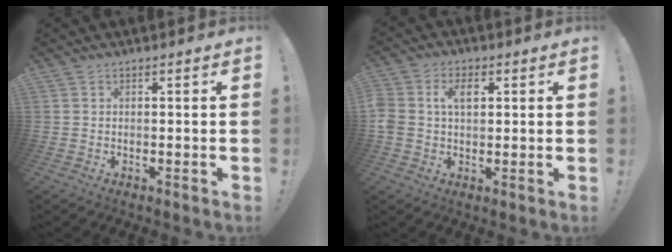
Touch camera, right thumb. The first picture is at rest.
{"total": 6.3, "force": [1.2, 4.3, 4.4], "torque": [-0.081, 0.008, 0.019]}